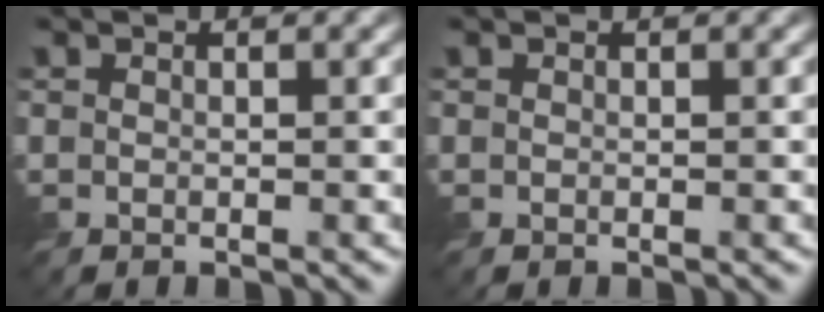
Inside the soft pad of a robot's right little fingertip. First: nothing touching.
{"total": 0.0}